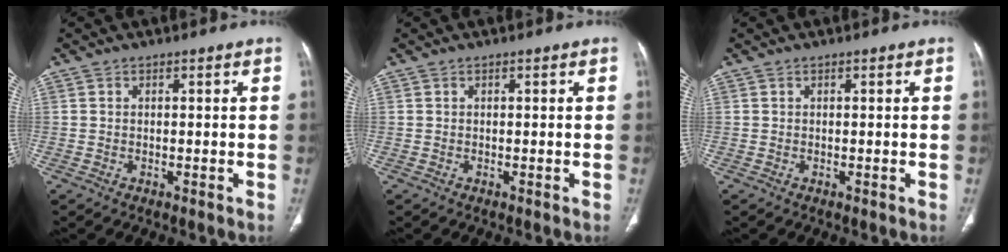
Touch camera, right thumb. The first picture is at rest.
{"total": 0.0}
{"total": 0.0}